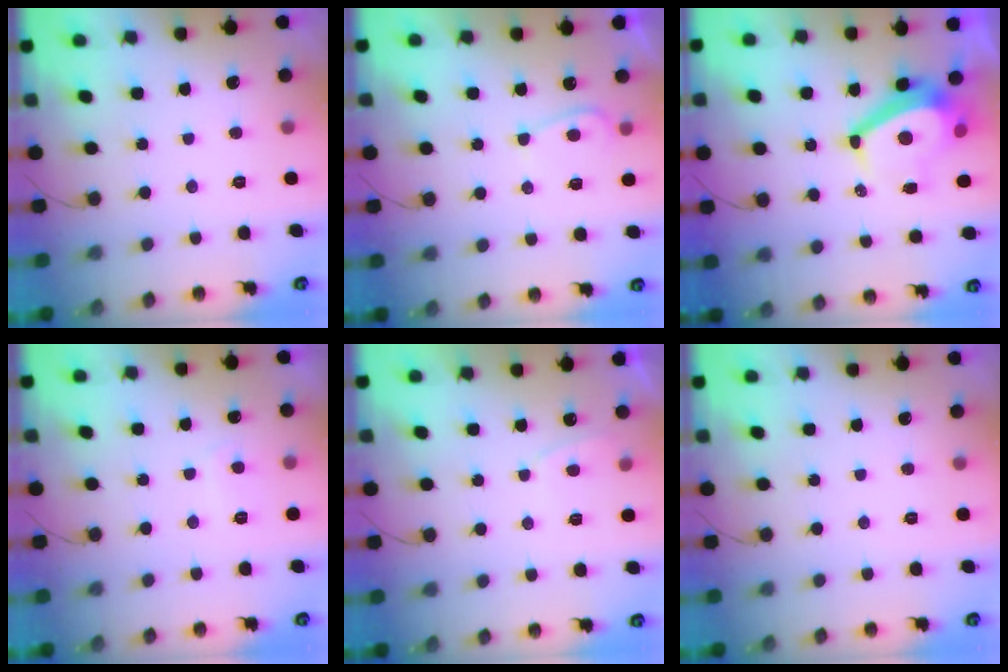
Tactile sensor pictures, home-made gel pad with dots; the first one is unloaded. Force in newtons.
{"total": 4.6, "press": 4.6, "slide": 0.5}
{"total": 8.9, "press": 8.9, "slide": 1.1}
{"total": 1.6, "press": 1.4, "slide": 0.7}
{"total": 1.3, "press": 1.1, "slide": 0.6}
{"total": 0.0}